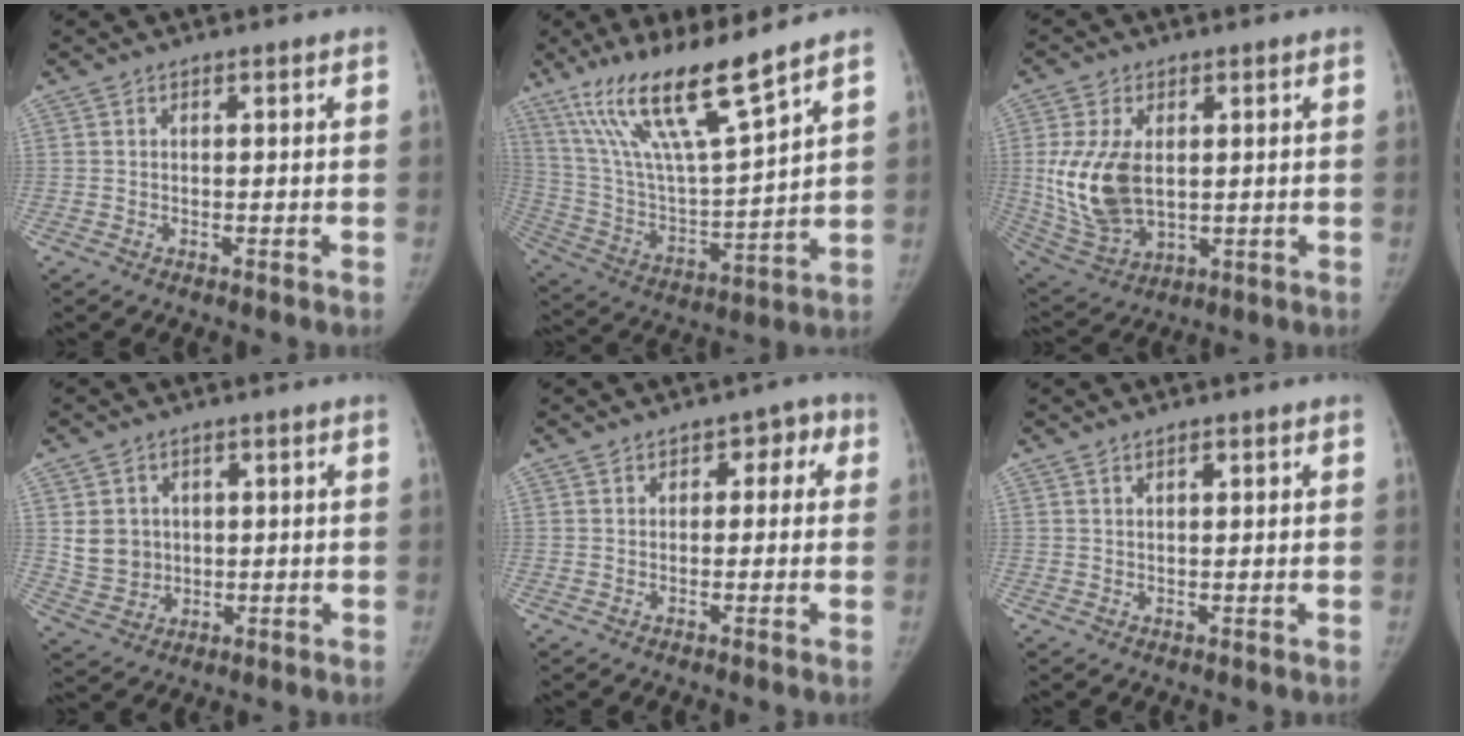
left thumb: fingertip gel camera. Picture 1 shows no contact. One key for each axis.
{"total": 18.4, "fx": 12.9, "fy": 2.4, "fz": 12.9, "tx": -0.227, "ty": -0.065, "tz": 0.251}
{"total": 13.9, "fx": 1.0, "fy": 8.5, "fz": 10.9, "tx": -0.211, "ty": -0.012, "tz": 0.037}
{"total": 6.3, "fx": 1.1, "fy": 5.7, "fz": 2.5, "tx": -0.021, "ty": -0.007, "tz": 0.033}
{"total": 3.7, "fx": 0.9, "fy": 2.8, "fz": 2.2, "tx": 0.004, "ty": 0.010, "tz": 0.003}
{"total": 1.1, "fx": 0.7, "fy": 0.5, "fz": 0.7, "tx": -0.007, "ty": -0.002, "tz": 0.010}